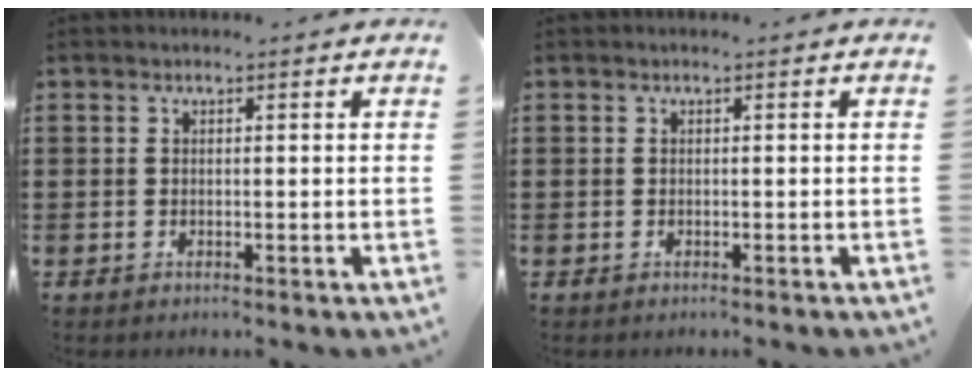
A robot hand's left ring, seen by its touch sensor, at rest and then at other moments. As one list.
[{"total": 0.0}]